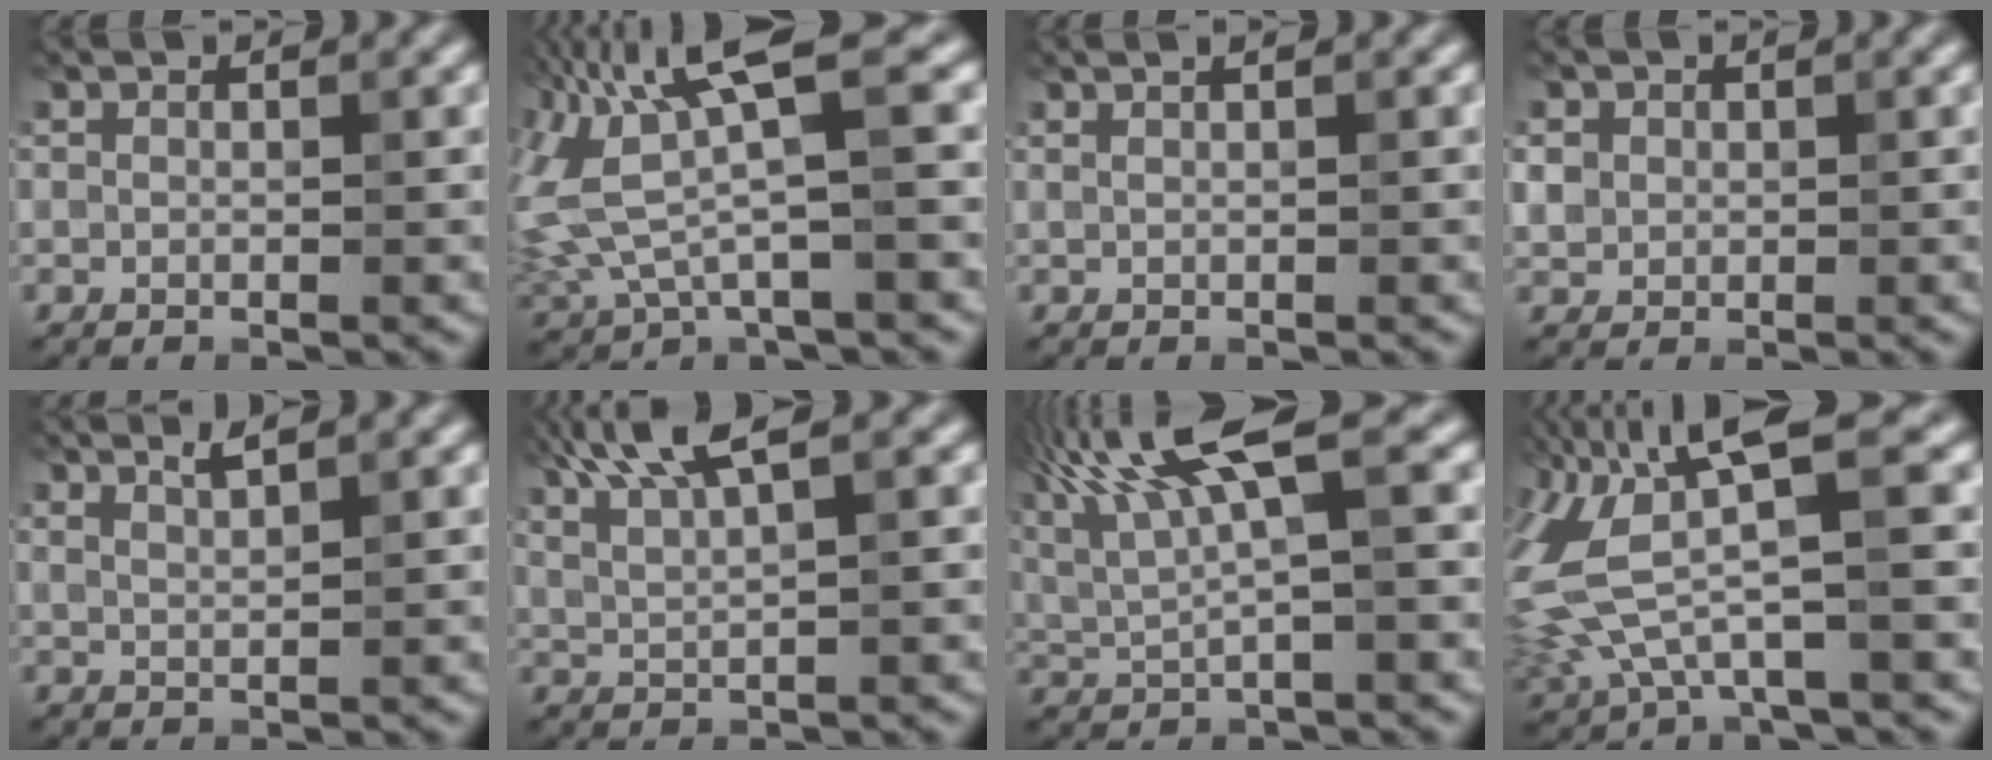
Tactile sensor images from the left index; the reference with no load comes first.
{"total": 7.8, "force": [2.1, 2.0, 7.3], "torque": [-0.164, 0.006, 0.034]}
{"total": 1.6, "force": [1.0, 0.7, 1.1], "torque": [-0.006, -0.006, 0.002]}
{"total": 1.4, "force": [0.3, 1.3, 0.3], "torque": [-0.003, -0.004, 0.007]}
{"total": 1.8, "force": [1.4, 0.4, 1.1], "torque": [-0.011, 0.005, 0.020]}
{"total": 6.2, "force": [4.0, 1.4, 4.6], "torque": [-0.080, 0.021, 0.063]}
{"total": 9.5, "force": [4.4, 2.2, 8.2], "torque": [-0.167, 0.017, 0.084]}
{"total": 9.2, "force": [2.3, 2.4, 8.6], "torque": [-0.199, 0.003, 0.037]}